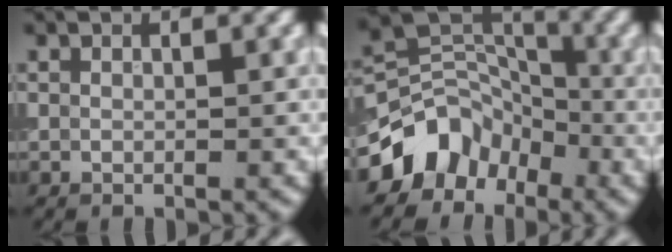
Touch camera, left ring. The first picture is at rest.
{"total": 6.2, "force": [-3.6, 4.5, 2.4], "torque": [-0.025, 0.006, -0.074]}